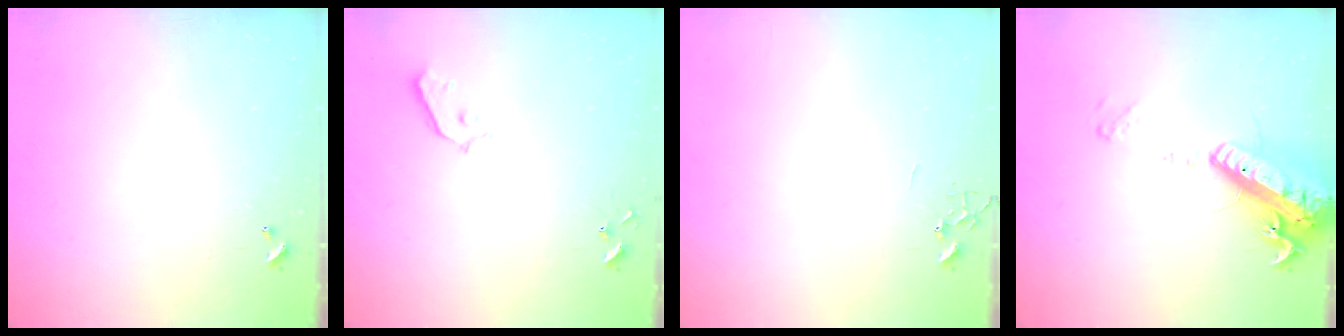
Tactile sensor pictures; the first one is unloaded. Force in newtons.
{"total": 3.3, "press": 3.2, "slide": 0.5}
{"total": 0.0}
{"total": 18.9, "press": 18.5, "slide": 3.7}